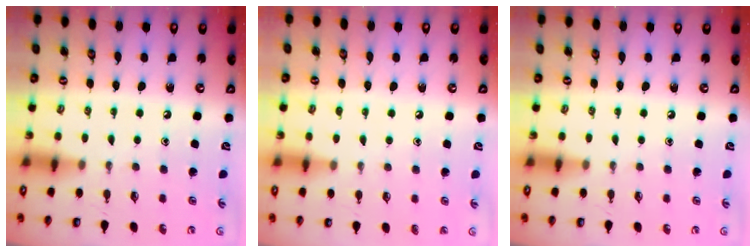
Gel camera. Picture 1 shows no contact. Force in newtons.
{"total": 4.3, "press": 4.3, "slide": 0.5}
{"total": 0.0}